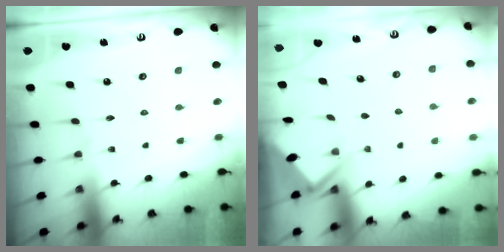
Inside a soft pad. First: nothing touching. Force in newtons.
{"total": 2.8, "press": 2.8, "slide": 0.4}